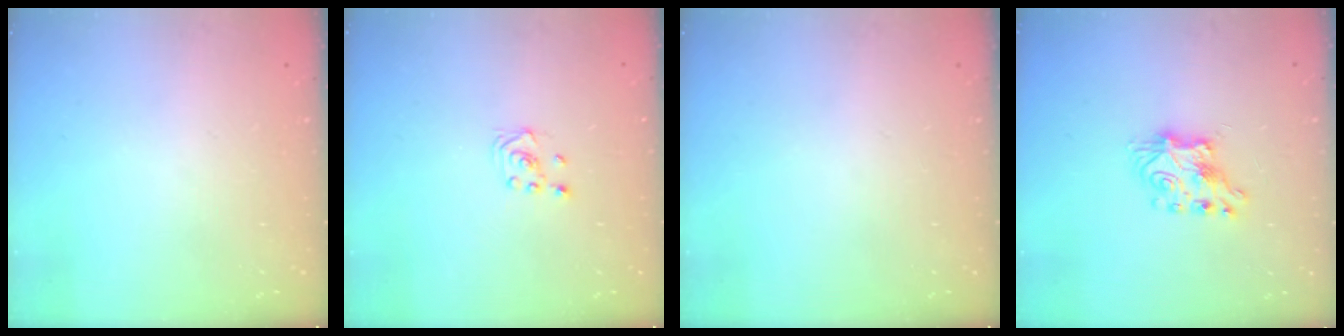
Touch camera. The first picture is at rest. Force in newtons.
{"total": 2.3, "press": 2.2, "slide": 0.7}
{"total": 0.0}
{"total": 7.3, "press": 7.2, "slide": 0.6}